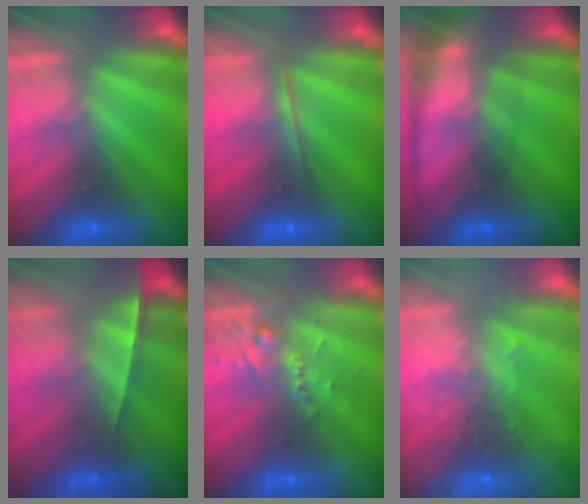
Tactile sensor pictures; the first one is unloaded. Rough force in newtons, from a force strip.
{"total": 1.7}
{"total": 5.8}
{"total": 1.4}
{"total": 2.6}
{"total": 6.4}